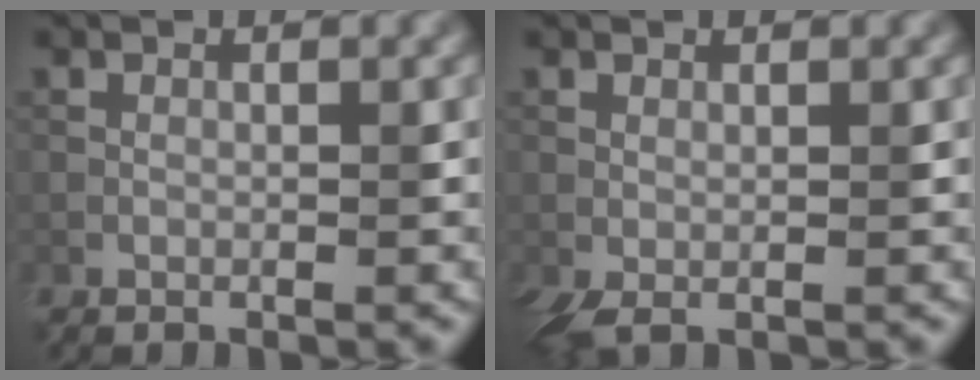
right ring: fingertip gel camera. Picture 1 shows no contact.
{"total": 1.9, "force": [0.1, 0.7, 1.8], "torque": [-0.039, 0.000, 0.002]}